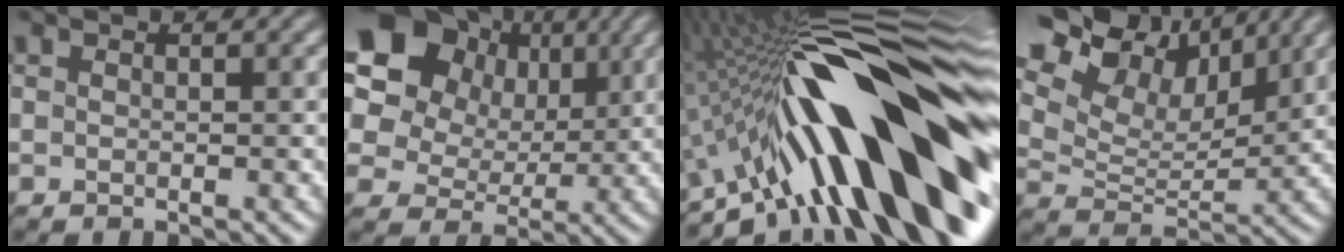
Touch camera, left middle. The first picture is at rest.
{"total": 16.0, "force": [7.2, 12.4, 7.1], "torque": [-0.171, 0.053, 0.132]}
{"total": 17.6, "force": [-2.2, 5.5, 16.5], "torque": [-0.211, 0.047, -0.061]}
{"total": 13.8, "force": [8.5, 8.6, 6.8], "torque": [-0.145, 0.042, 0.150]}